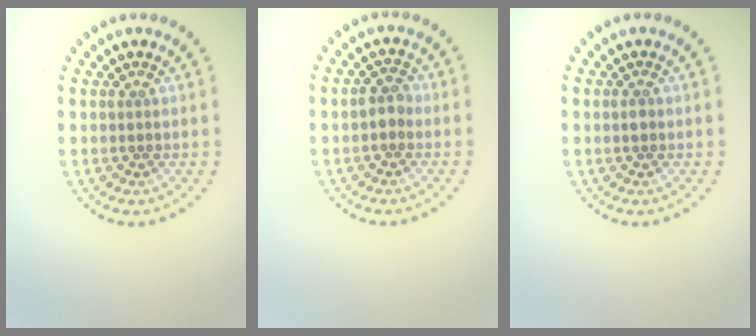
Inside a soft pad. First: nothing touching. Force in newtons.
{"total": 1.6, "press": 1.5, "slide": 0.5}
{"total": 0.9, "press": 0.9, "slide": 0.0}